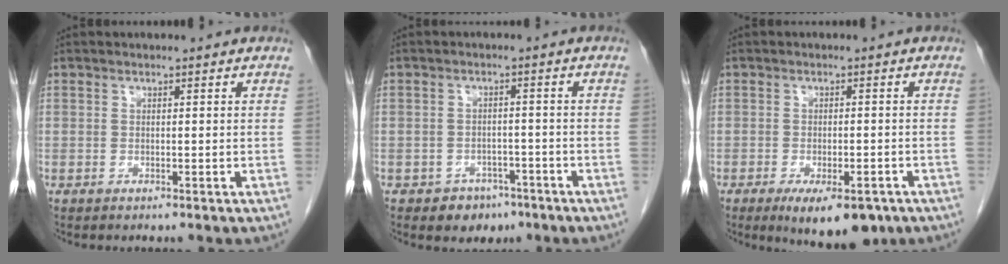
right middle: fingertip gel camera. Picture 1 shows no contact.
{"total": 4.1, "force": [-2.6, 3.0, 0.9], "torque": [-0.010, 0.010, -0.030]}
{"total": 9.0, "force": [-5.9, 3.2, 6.1], "torque": [-0.081, -0.009, -0.082]}